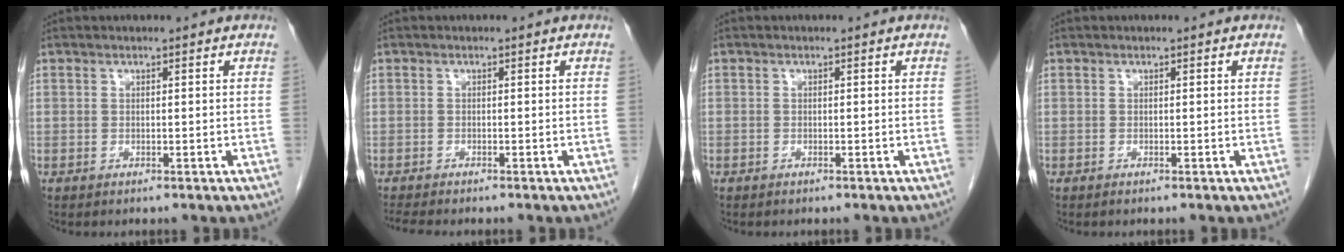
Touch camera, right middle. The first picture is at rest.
{"total": 2.3, "force": [-2.1, 0.0, 0.9], "torque": [-0.018, -0.007, -0.036]}
{"total": 0.0}
{"total": 0.0}